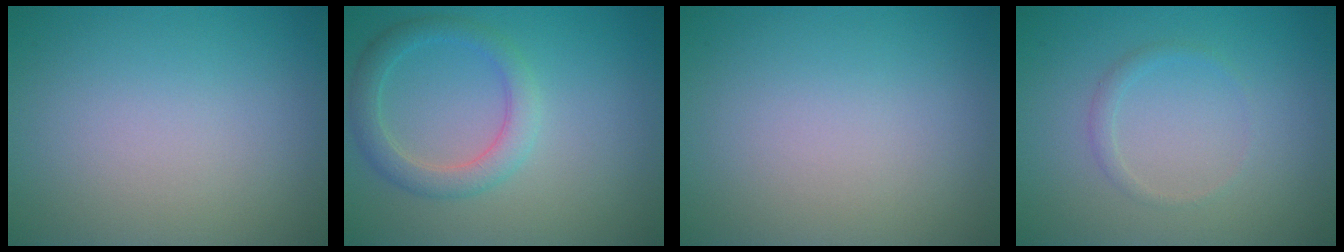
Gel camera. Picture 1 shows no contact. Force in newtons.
{"total": 3.0, "press": 3.0, "slide": 0.1}
{"total": 0.0}
{"total": 0.9, "press": 0.9, "slide": 0.0}